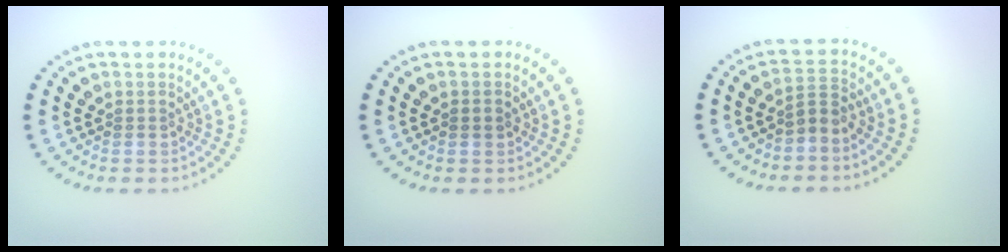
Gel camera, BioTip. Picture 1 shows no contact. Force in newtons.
{"total": 1.1, "press": 1.1, "slide": 0.1}
{"total": 1.8, "press": 1.3, "slide": 1.3}